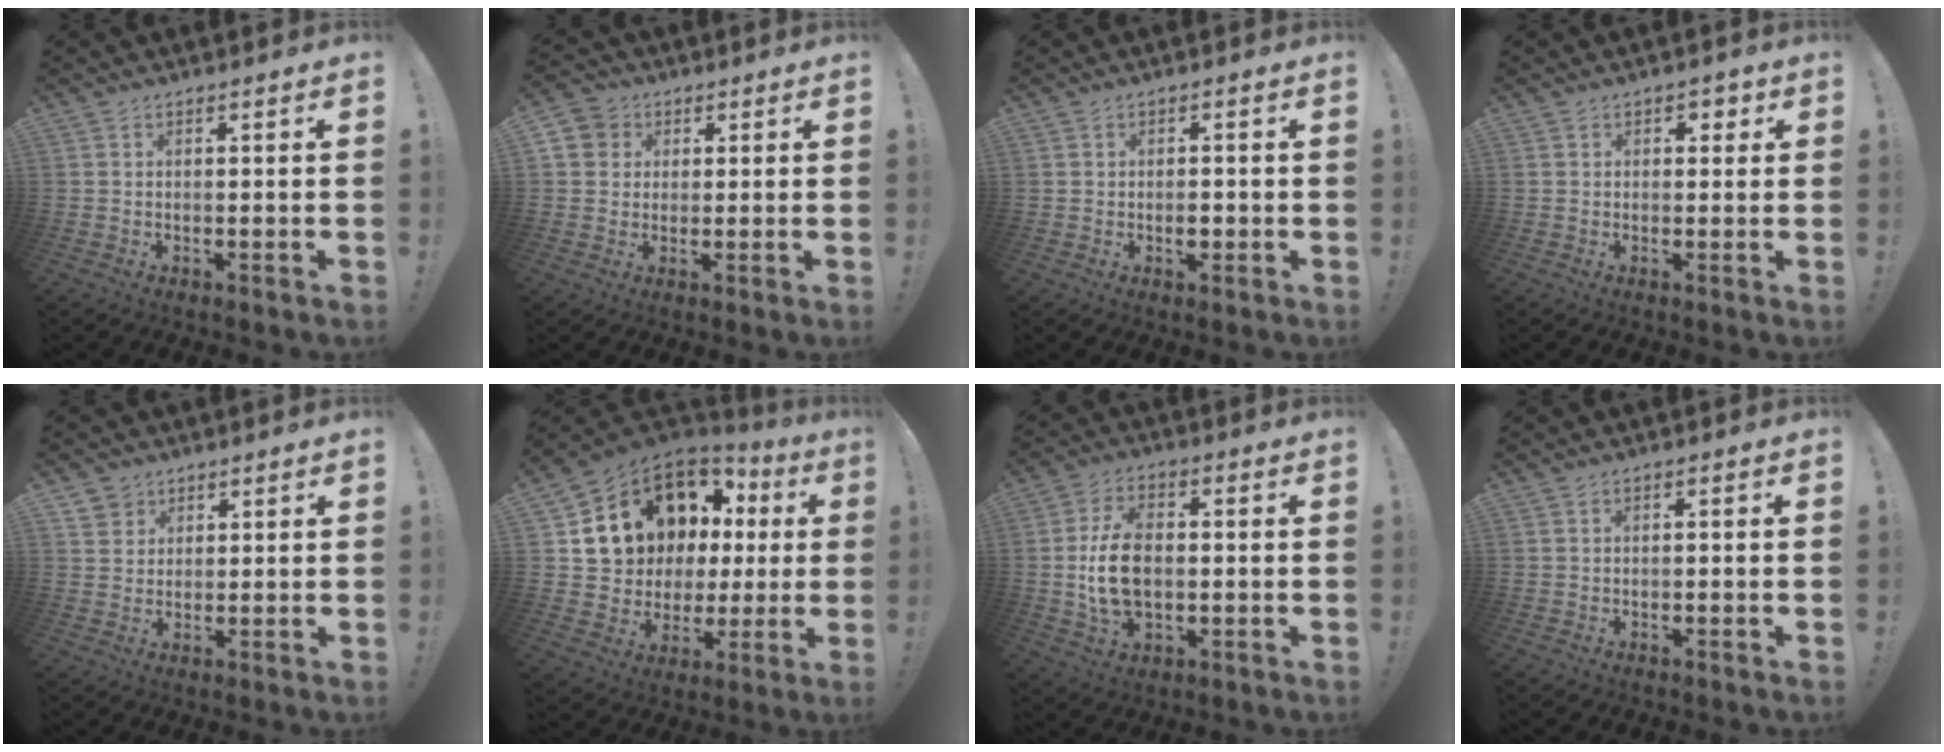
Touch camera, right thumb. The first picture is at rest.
{"total": 5.9, "force": [1.9, 5.4, 1.6], "torque": [-0.029, -0.002, 0.038]}
{"total": 3.2, "force": [-0.2, 2.9, 1.4], "torque": [-0.002, -0.005, -0.008]}
{"total": 2.0, "force": [0.5, 1.7, 1.0], "torque": [-0.003, -0.001, 0.002]}
{"total": 4.5, "force": [2.8, 3.5, 0.3], "torque": [-0.003, -0.017, 0.052]}
{"total": 13.9, "force": [6.9, 10.5, 6.0], "torque": [-0.099, -0.053, 0.153]}
{"total": 13.4, "force": [-0.5, 8.7, 10.1], "torque": [-0.193, -0.001, -0.008]}
{"total": 0.7, "force": [-0.6, -0.2, 0.3], "torque": [-0.005, -0.001, -0.011]}